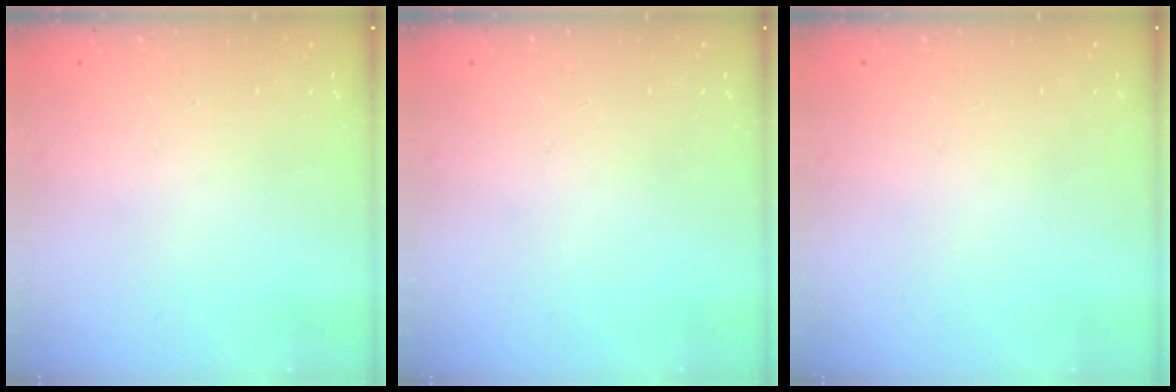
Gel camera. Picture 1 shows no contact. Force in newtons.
{"total": 0.0}
{"total": 0.0}